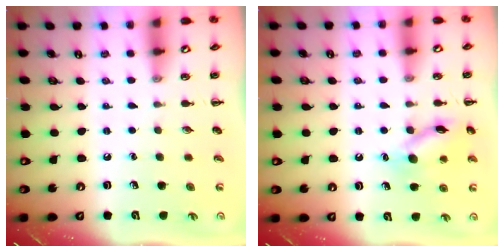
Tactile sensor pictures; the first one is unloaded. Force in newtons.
{"total": 12.5, "press": 12.5, "slide": 0.7}